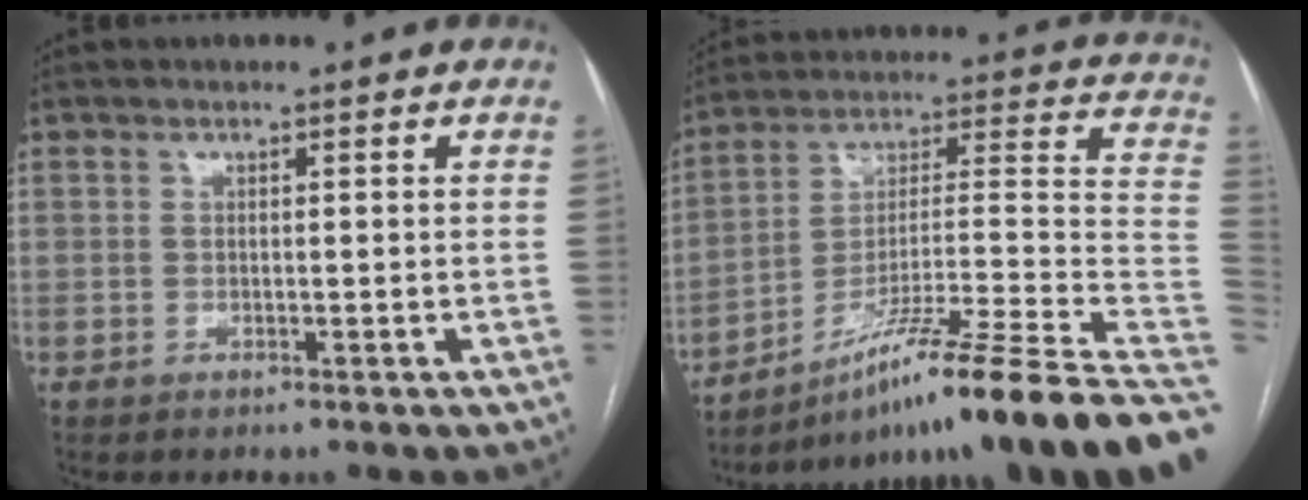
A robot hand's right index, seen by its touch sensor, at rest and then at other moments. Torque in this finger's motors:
{"motor_torque": [-1.10, -1.03, 0.40, 0.12]}